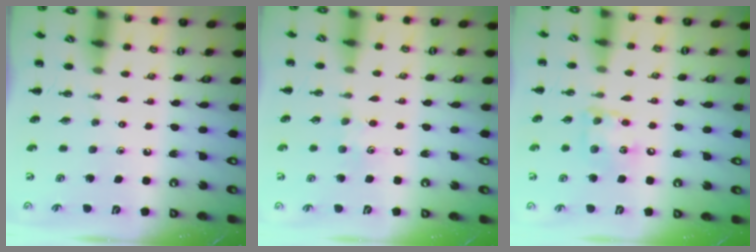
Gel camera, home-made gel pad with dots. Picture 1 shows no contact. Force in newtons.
{"total": 4.8, "press": 4.7, "slide": 1.2}
{"total": 9.1, "press": 9.1, "slide": 0.8}